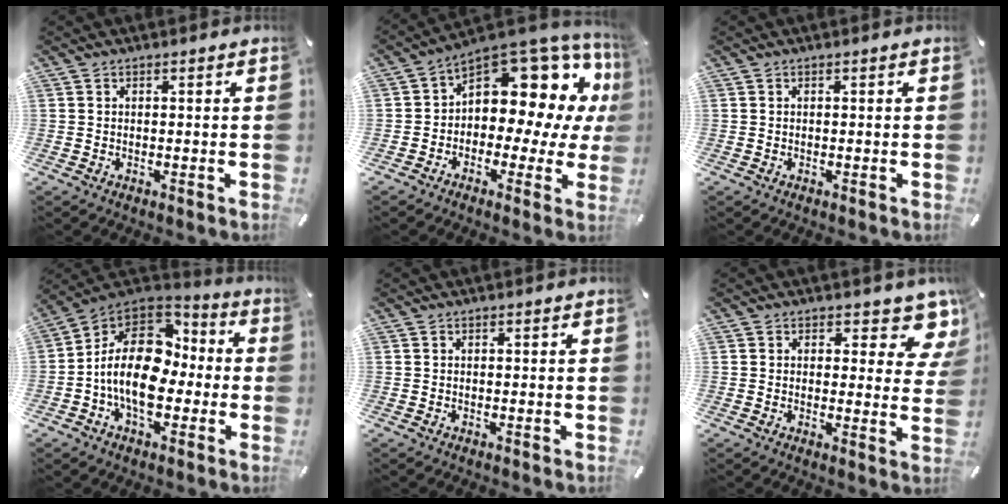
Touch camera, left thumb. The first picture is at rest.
{"total": 12.0, "force": [6.3, 7.3, 7.2], "torque": [-0.088, -0.078, 0.103]}
{"total": 0.0}
{"total": 17.8, "force": [-2.2, 12.2, 12.8], "torque": [-0.259, 0.010, -0.038]}
{"total": 0.0}
{"total": 7.8, "force": [4.9, 4.0, 4.6], "torque": [-0.039, -0.038, 0.080]}